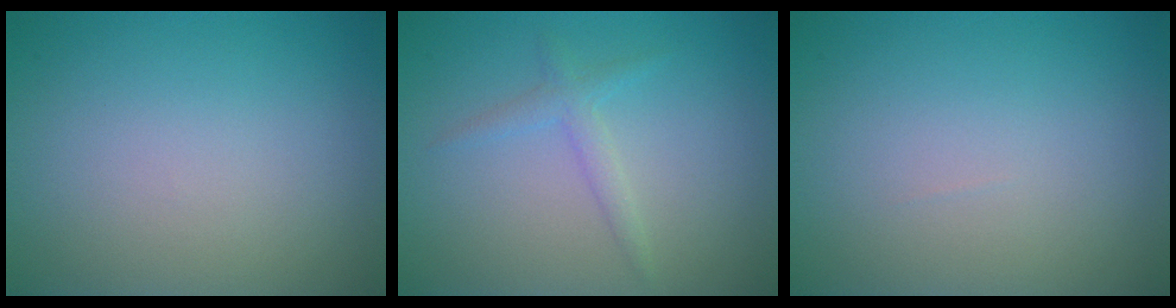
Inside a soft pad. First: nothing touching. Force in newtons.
{"total": 1.5, "press": 1.5, "slide": 0.1}
{"total": 0.0}